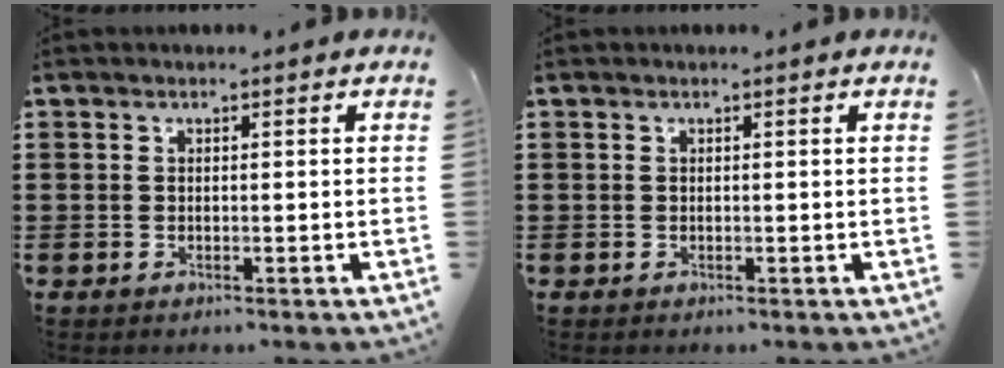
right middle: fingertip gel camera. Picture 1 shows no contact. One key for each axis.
{"total": 0.0}